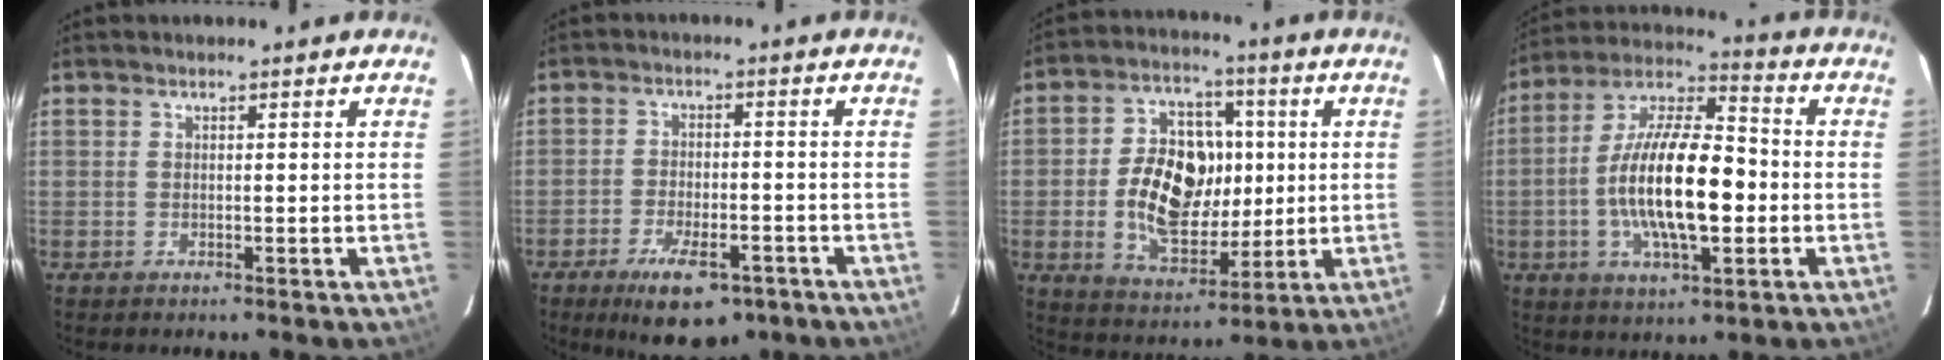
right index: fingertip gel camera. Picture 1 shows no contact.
{"total": 11.0, "force": [-7.1, 4.4, 7.2], "torque": [-0.142, -0.013, -0.107]}
{"total": 15.5, "force": [-0.1, 10.2, 11.7], "torque": [-0.226, 0.020, 0.011]}
{"total": 18.3, "force": [-2.7, 6.7, 16.8], "torque": [-0.319, 0.002, -0.055]}